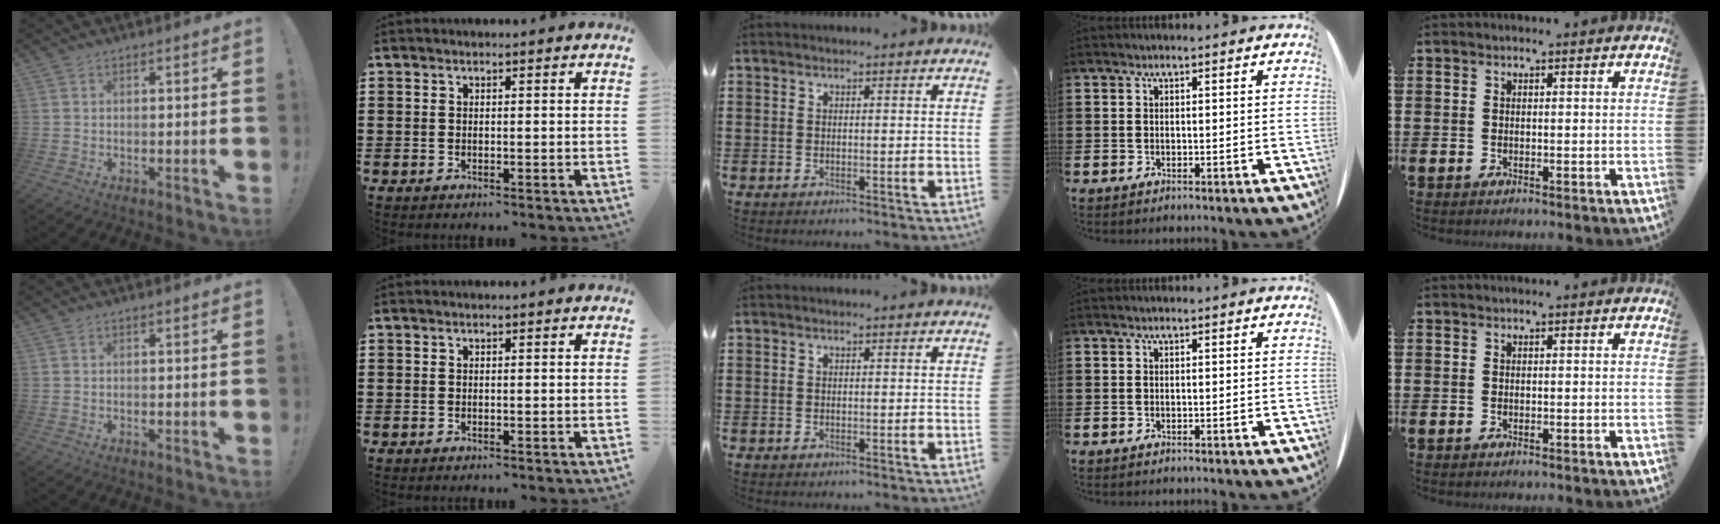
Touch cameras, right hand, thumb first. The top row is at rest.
{}